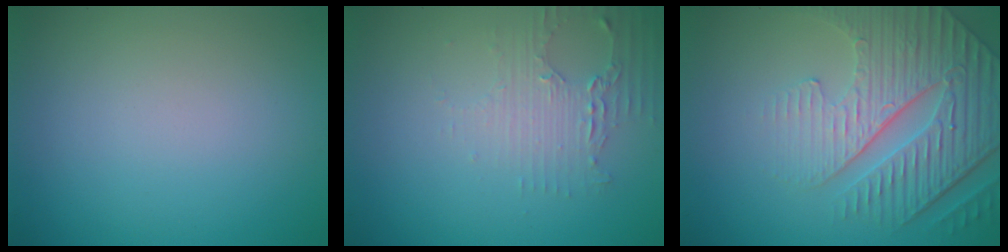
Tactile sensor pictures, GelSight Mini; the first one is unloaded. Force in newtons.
{"total": 2.2, "press": 2.1, "slide": 0.6}
{"total": 5.5, "press": 5.0, "slide": 2.2}